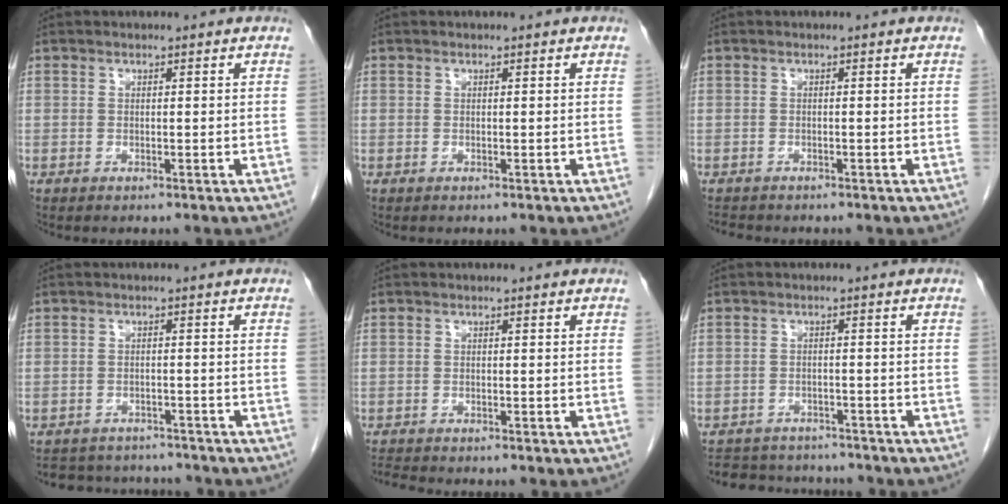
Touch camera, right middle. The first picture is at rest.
{"total": 0.0}
{"total": 2.2, "force": [-2.0, 0.7, 0.6], "torque": [-0.019, -0.008, -0.028]}
{"total": 8.9, "force": [-8.3, 2.7, 1.7], "torque": [-0.032, 0.009, -0.106]}
{"total": 1.9, "force": [-1.9, -0.3, 0.2], "torque": [-0.011, -0.013, -0.035]}
{"total": 9.2, "force": [-8.5, 3.1, 1.7], "torque": [-0.032, 0.007, -0.113]}